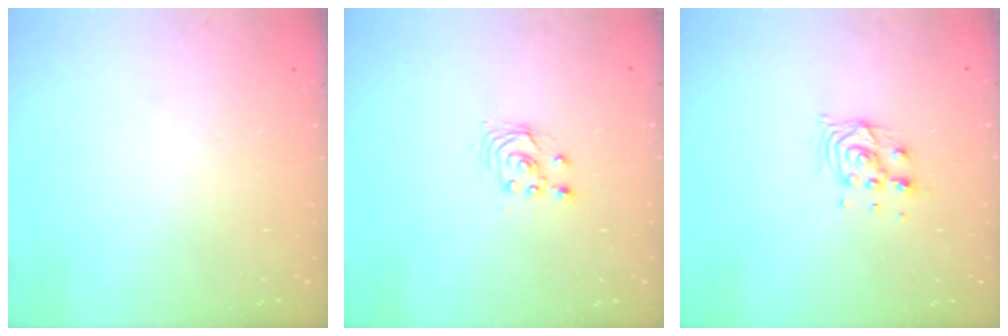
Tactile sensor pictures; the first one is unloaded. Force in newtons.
{"total": 2.5, "press": 2.5, "slide": 0.2}
{"total": 6.8, "press": 6.8, "slide": 0.5}